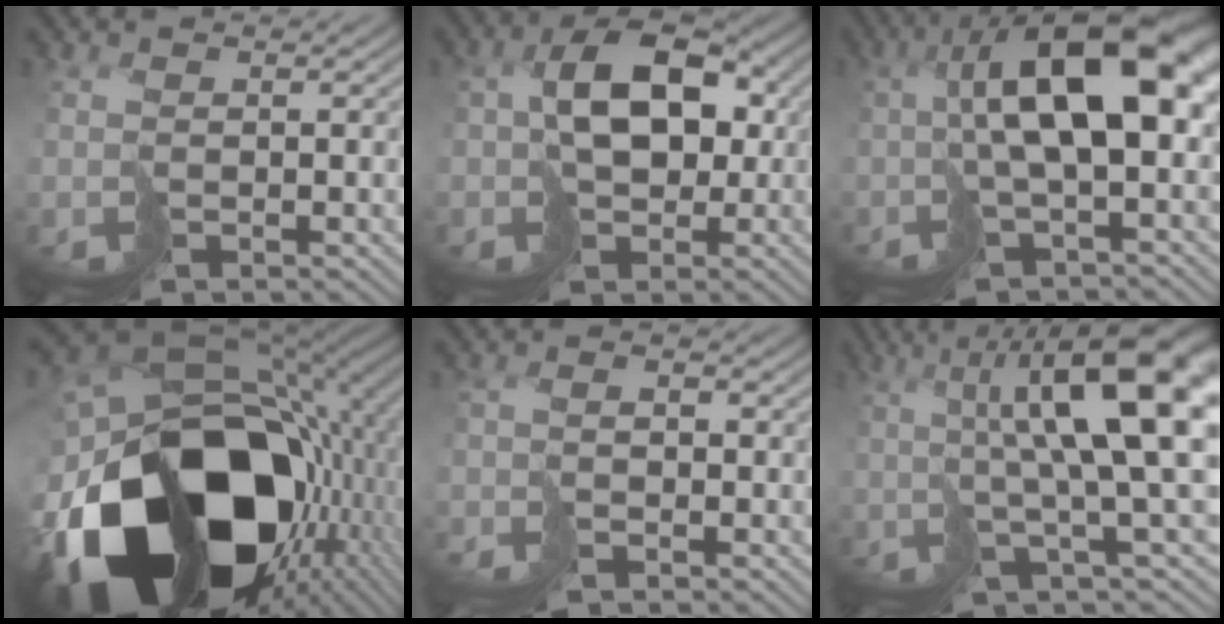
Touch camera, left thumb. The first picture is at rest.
{"total": 8.2, "force": [0.3, 5.5, 6.2], "torque": [-0.109, 0.005, 0.003]}
{"total": 12.8, "force": [0.2, 4.4, 12.0], "torque": [-0.205, 0.011, 0.006]}
{"total": 22.2, "force": [-7.8, 14.8, 14.7], "torque": [-0.332, -0.068, -0.091]}
{"total": 2.2, "force": [-1.6, 0.6, 1.4], "torque": [-0.030, -0.002, -0.038]}
{"total": 14.3, "force": [1.6, 3.5, 13.7], "torque": [-0.198, 0.003, 0.040]}